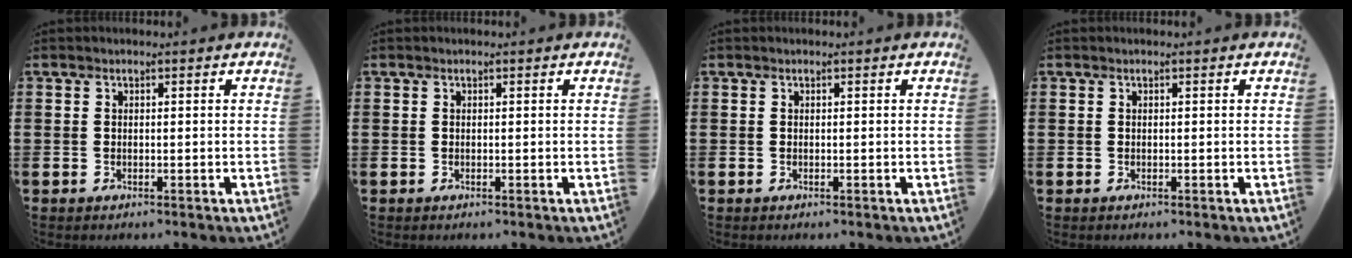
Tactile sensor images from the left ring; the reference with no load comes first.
{"total": 0.0}
{"total": 0.0}
{"total": 0.0}